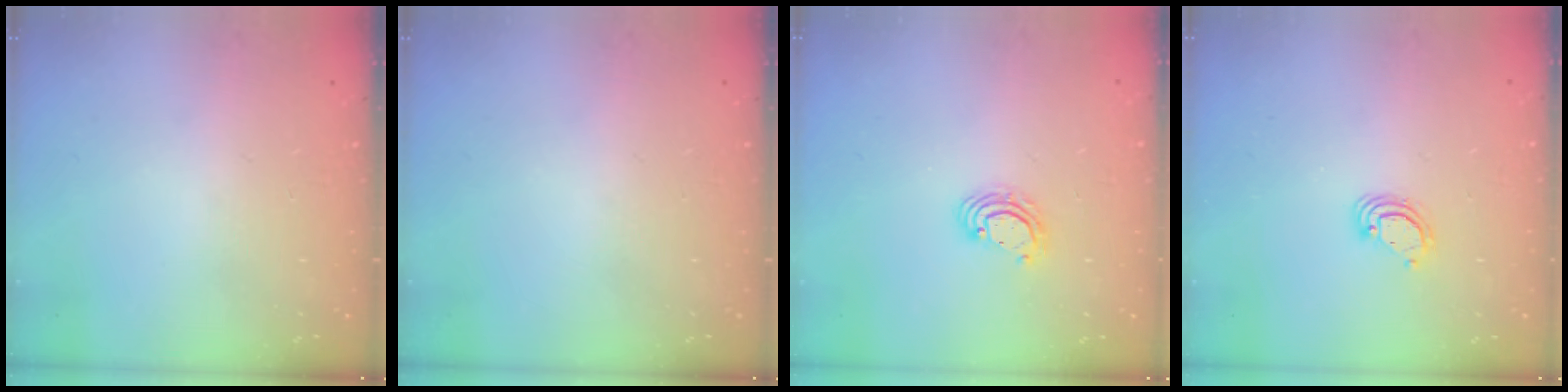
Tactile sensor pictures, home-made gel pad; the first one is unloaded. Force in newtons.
{"total": 0.0}
{"total": 4.3, "press": 4.3, "slide": 0.2}
{"total": 3.8, "press": 3.8, "slide": 0.1}